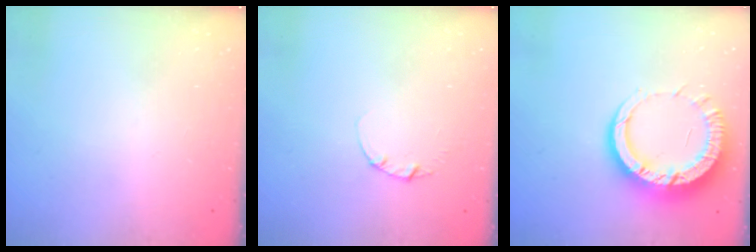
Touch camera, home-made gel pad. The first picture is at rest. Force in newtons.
{"total": 1.3, "press": 1.3, "slide": 0.2}
{"total": 12.4, "press": 12.4, "slide": 1.2}